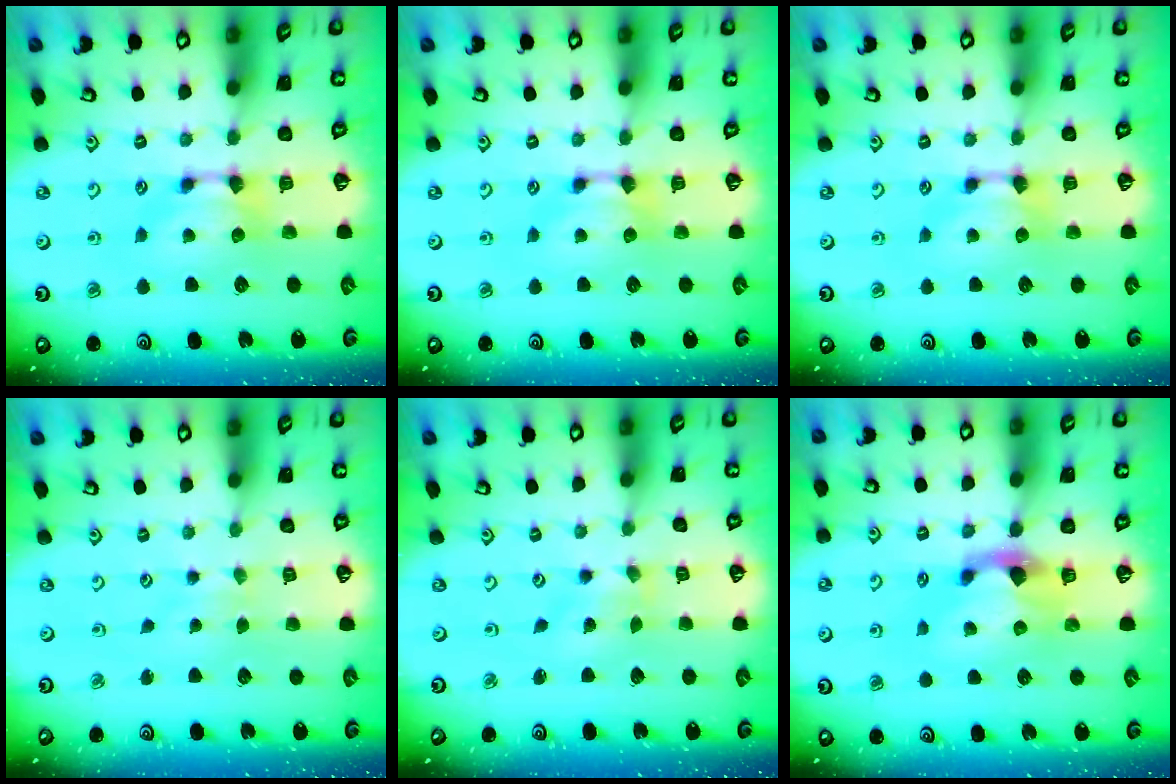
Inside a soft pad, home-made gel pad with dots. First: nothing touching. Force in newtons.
{"total": 0.0}
{"total": 0.0}
{"total": 2.0, "press": 2.0, "slide": 0.1}
{"total": 2.9, "press": 2.8, "slide": 1.0}
{"total": 2.3, "press": 1.9, "slide": 1.2}